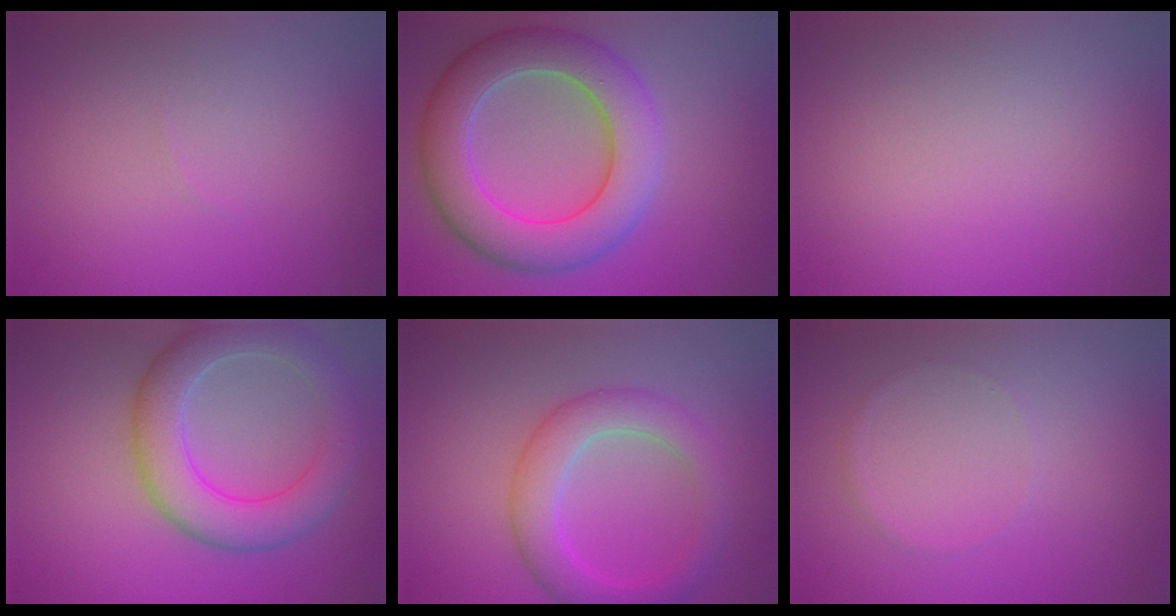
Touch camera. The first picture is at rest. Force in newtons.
{"total": 9.2, "press": 9.2, "slide": 0.4}
{"total": 0.0}
{"total": 6.3, "press": 6.3, "slide": 0.3}
{"total": 4.7, "press": 4.7, "slide": 0.4}
{"total": 0.6, "press": 0.6, "slide": 0.1}